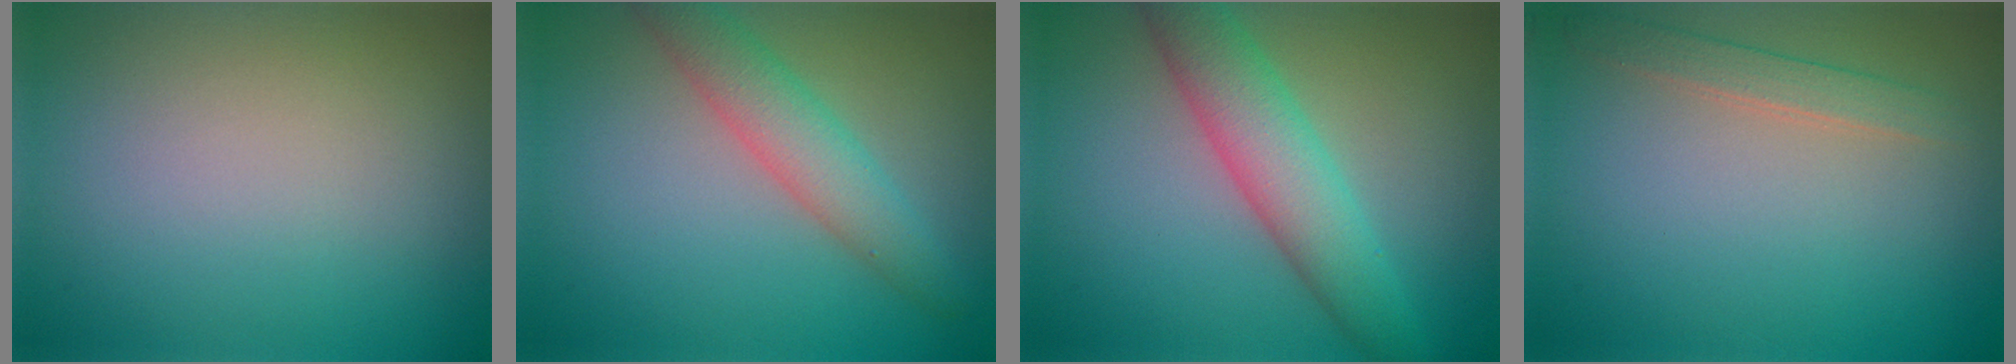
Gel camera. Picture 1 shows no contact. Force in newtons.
{"total": 4.2, "press": 4.2, "slide": 0.1}
{"total": 5.8, "press": 5.8, "slide": 0.0}
{"total": 1.7, "press": 1.7, "slide": 0.1}